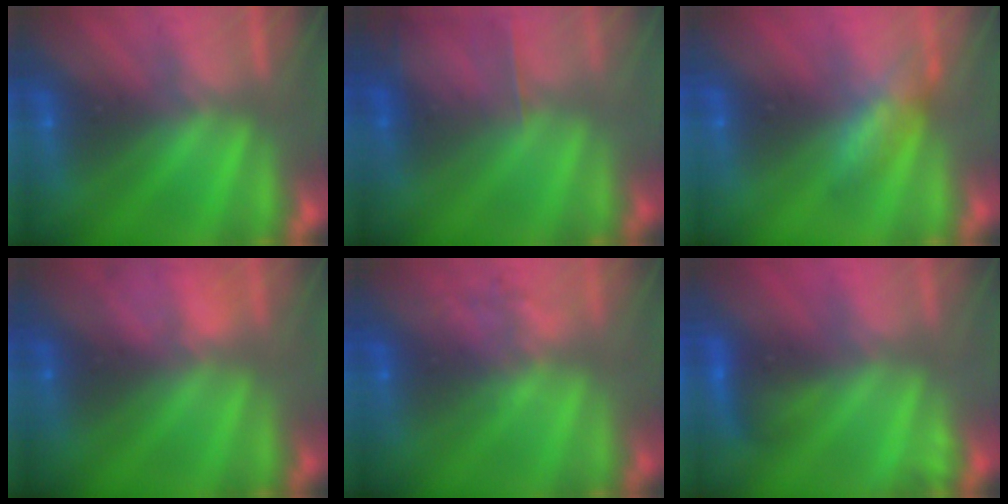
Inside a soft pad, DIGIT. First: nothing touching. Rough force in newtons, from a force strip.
{"total": 2.2}
{"total": 2.8}
{"total": 2.4}
{"total": 3.8}
{"total": 3.4}